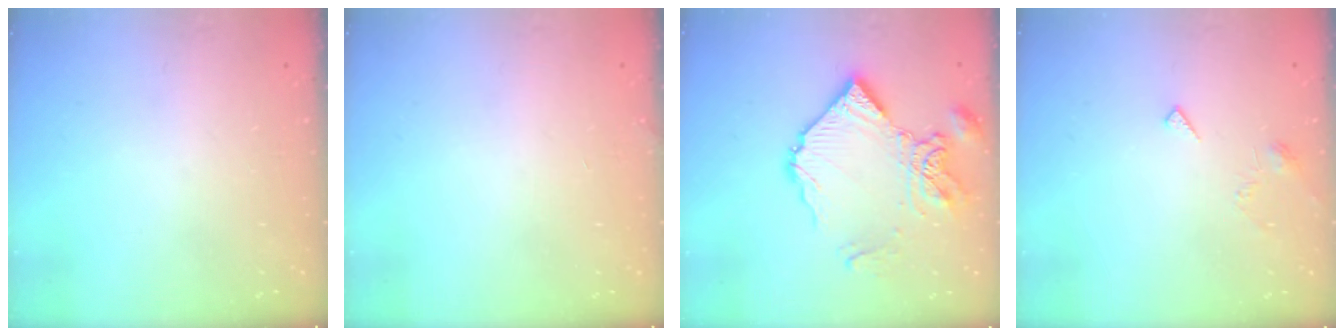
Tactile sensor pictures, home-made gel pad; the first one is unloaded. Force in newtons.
{"total": 1.7, "press": 1.7, "slide": 0.1}
{"total": 13.9, "press": 13.8, "slide": 1.6}
{"total": 5.2, "press": 5.2, "slide": 0.5}